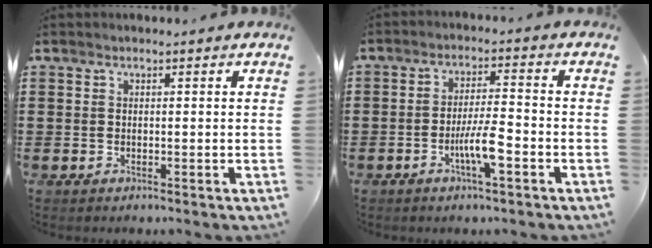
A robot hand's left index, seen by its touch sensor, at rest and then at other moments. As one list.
[{"total": 6.0, "force": [-2.5, 1.0, 5.4], "torque": [-0.101, -0.004, -0.046]}]